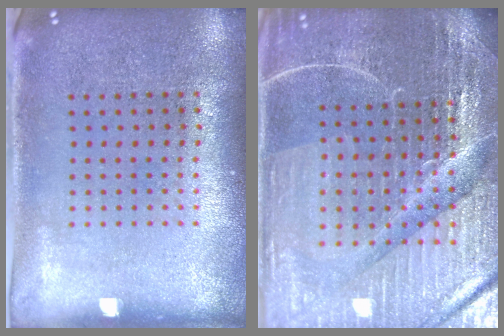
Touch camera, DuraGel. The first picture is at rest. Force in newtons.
{"total": 5.2, "press": 4.9, "slide": 1.8}